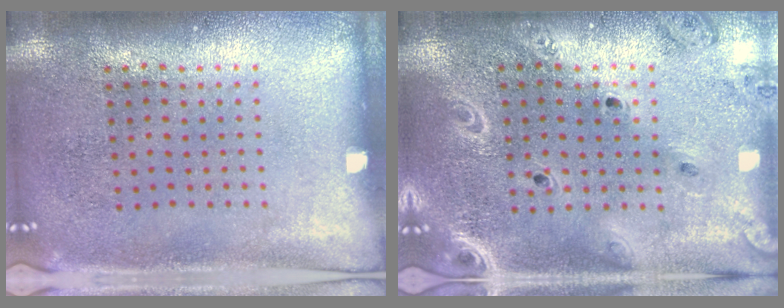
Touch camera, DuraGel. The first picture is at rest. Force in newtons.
{"total": 2.1, "press": 1.9, "slide": 0.8}